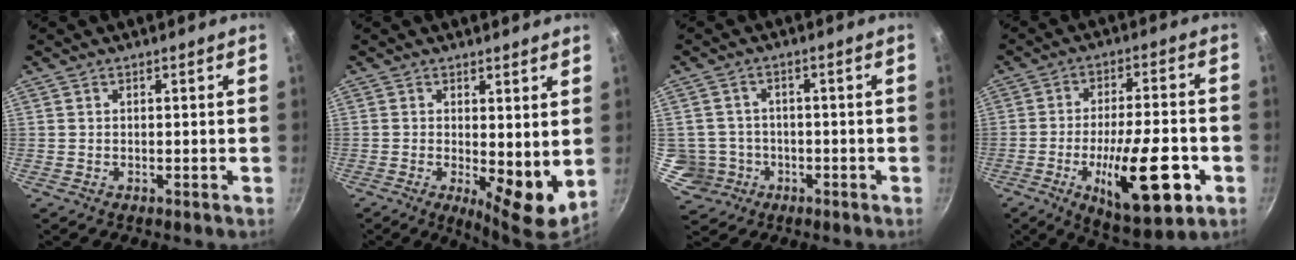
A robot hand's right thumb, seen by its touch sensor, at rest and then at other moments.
{"total": 8.6, "force": [0.4, 3.1, 8.0], "torque": [-0.105, -0.025, 0.013]}
{"total": 6.0, "force": [-1.6, 5.7, 0.8], "torque": [0.008, 0.019, -0.020]}
{"total": 18.6, "force": [-6.1, 6.3, 16.4], "torque": [-0.243, 0.018, -0.089]}